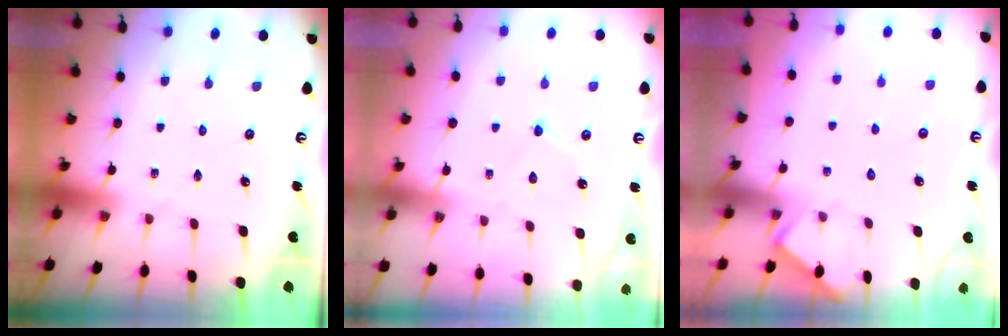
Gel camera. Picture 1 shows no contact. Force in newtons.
{"total": 4.4, "press": 4.4, "slide": 0.5}
{"total": 3.2, "press": 3.2, "slide": 0.4}